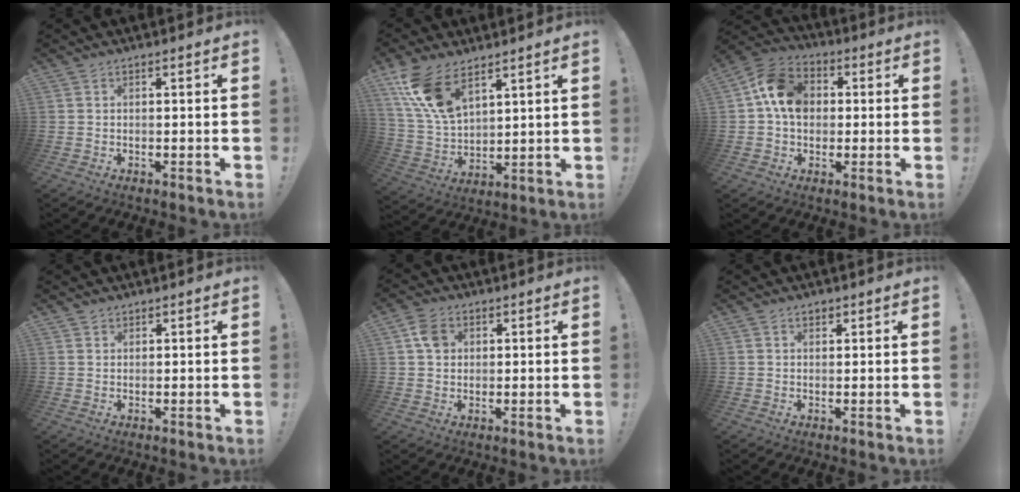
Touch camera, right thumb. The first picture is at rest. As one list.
[{"total": 14.5, "force": [9.4, 7.1, 8.4], "torque": [-0.179, -0.050, 0.178]}, {"total": 13.3, "force": [2.5, 10.6, 7.6], "torque": [-0.118, 0.008, 0.053]}, {"total": 1.2, "force": [1.0, 0.7, 0.1], "torque": [0.003, -0.003, 0.019]}, {"total": 5.5, "force": [1.8, 4.6, 2.5], "torque": [-0.033, 0.006, 0.036]}, {"total": 1.1, "force": [0.7, 0.8, 0.3], "torque": [0.007, -0.004, 0.009]}]